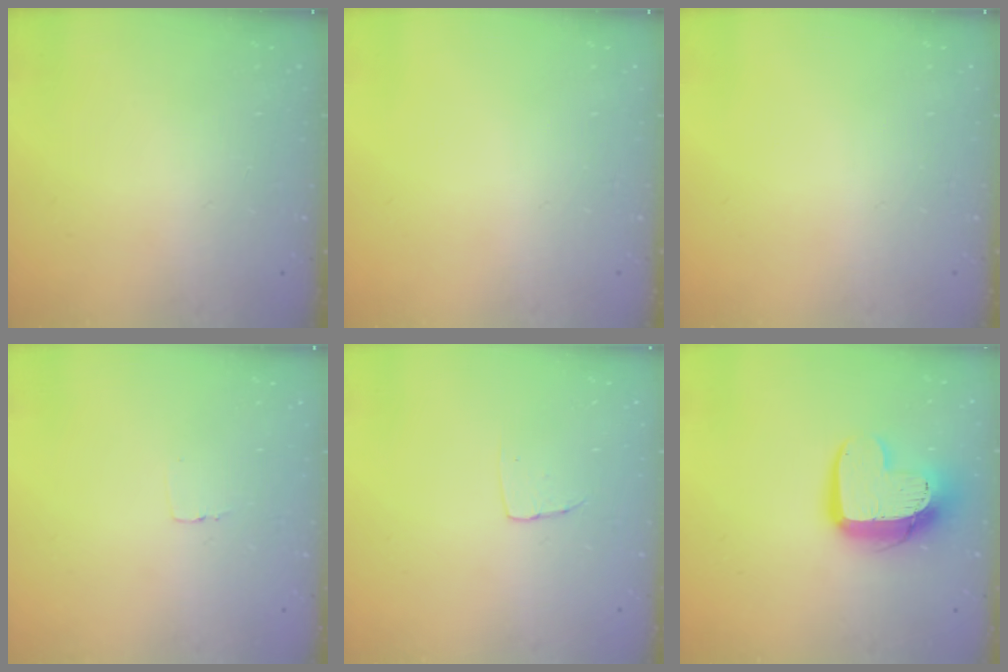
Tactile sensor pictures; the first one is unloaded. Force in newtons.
{"total": 0.0}
{"total": 0.0}
{"total": 2.3, "press": 2.3, "slide": 0.1}
{"total": 3.7, "press": 3.7, "slide": 0.2}
{"total": 14.4, "press": 14.3, "slide": 1.2}